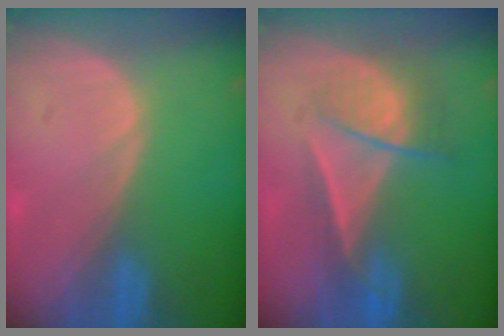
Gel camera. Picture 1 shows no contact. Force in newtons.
{"total": 7.1, "press": 6.1, "slide": 3.7}